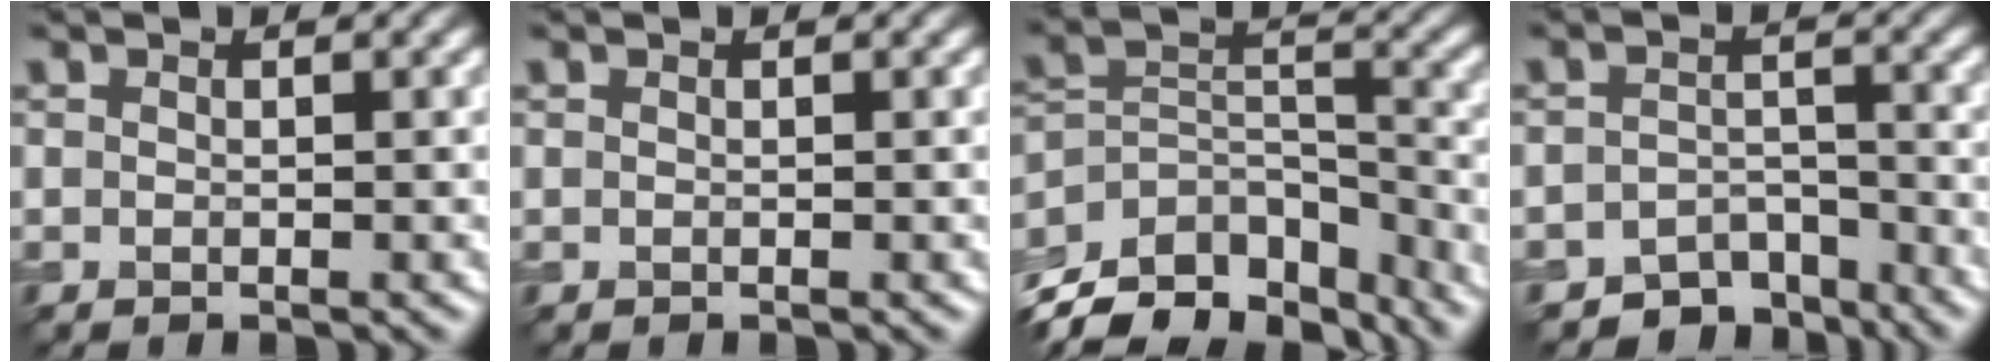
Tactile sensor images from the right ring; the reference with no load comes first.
{"total": 0.0}
{"total": 11.6, "force": [-9.3, 5.4, 4.4], "torque": [-0.085, 0.016, -0.150]}
{"total": 4.7, "force": [-4.0, 2.2, 1.1], "torque": [-0.003, -0.005, -0.063]}